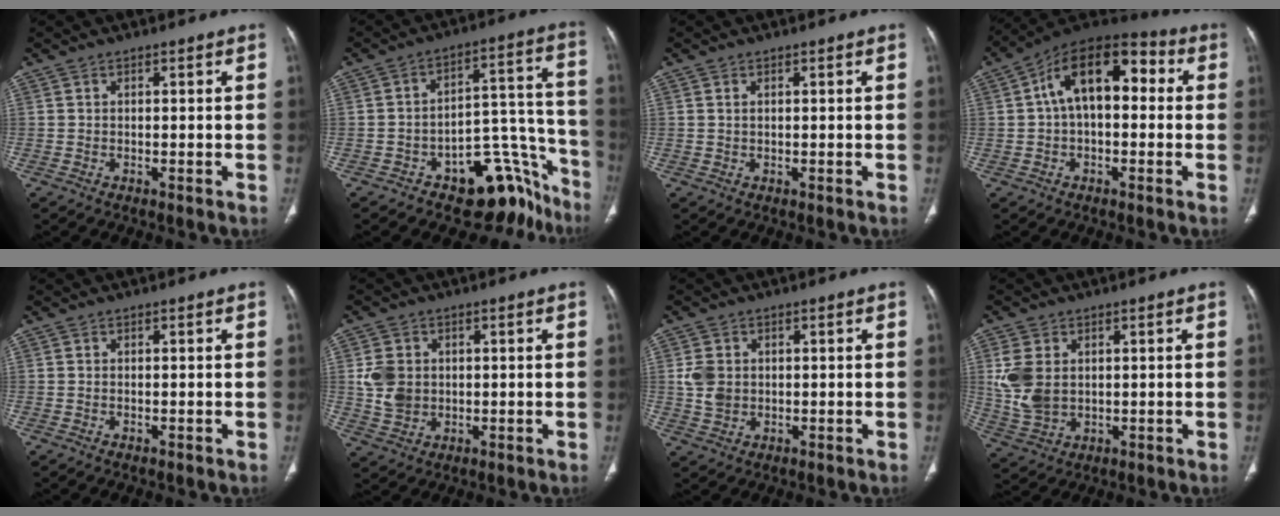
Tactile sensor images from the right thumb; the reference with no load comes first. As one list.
[{"total": 16.9, "force": [-11.3, 9.1, 8.7], "torque": [-0.028, 0.134, -0.157]}, {"total": 0.6, "force": [0.2, 0.4, 0.4], "torque": [-0.012, 0.003, 0.006]}, {"total": 15.2, "force": [2.1, 8.6, 12.4], "torque": [-0.174, 0.044, 0.022]}, {"total": 0.0}, {"total": 6.7, "force": [0.7, 5.6, 3.7], "torque": [-0.056, -0.001, 0.021]}, {"total": 4.6, "force": [0.5, 3.8, 2.7], "torque": [-0.044, 0.000, 0.015]}, {"total": 8.7, "force": [1.5, 6.2, 6.0], "torque": [-0.124, -0.006, 0.043]}]